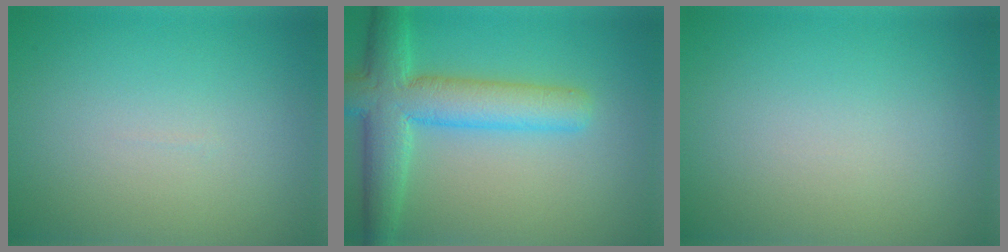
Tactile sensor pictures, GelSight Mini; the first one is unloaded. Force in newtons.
{"total": 7.1, "press": 7.1, "slide": 0.4}
{"total": 0.0}